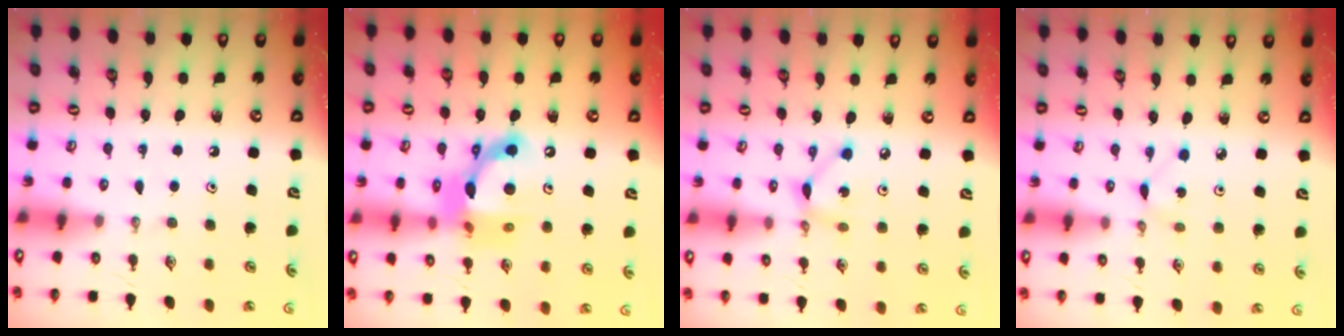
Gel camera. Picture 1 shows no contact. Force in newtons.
{"total": 14.5, "press": 14.4, "slide": 1.5}
{"total": 5.3, "press": 5.3, "slide": 0.3}
{"total": 1.9, "press": 1.9, "slide": 0.2}